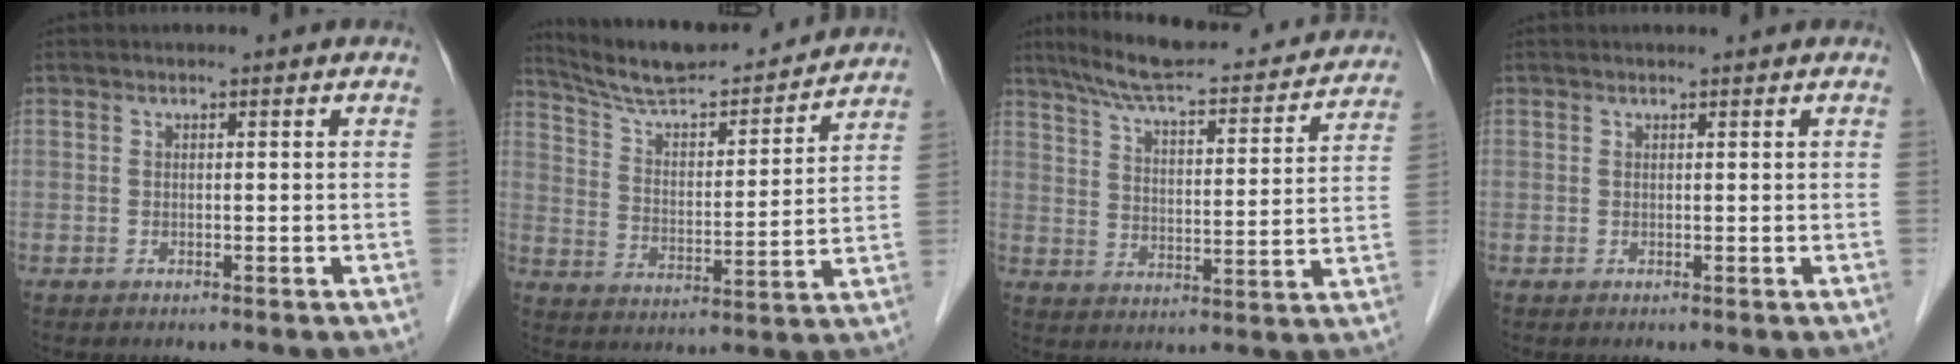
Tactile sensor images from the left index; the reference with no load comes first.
{"total": 18.4, "force": [17.2, 2.6, 6.0], "torque": [-0.098, 0.003, 0.263]}
{"total": 20.8, "force": [18.9, 3.1, 8.2], "torque": [-0.128, 0.005, 0.261]}
{"total": 1.0, "force": [0.9, 0.0, 0.3], "torque": [-0.007, 0.006, 0.016]}